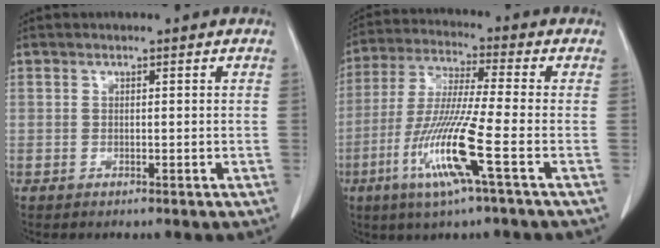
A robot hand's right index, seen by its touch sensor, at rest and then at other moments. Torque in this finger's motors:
{"motor_torque": [1.82, -0.32, 1.05, 0.21]}